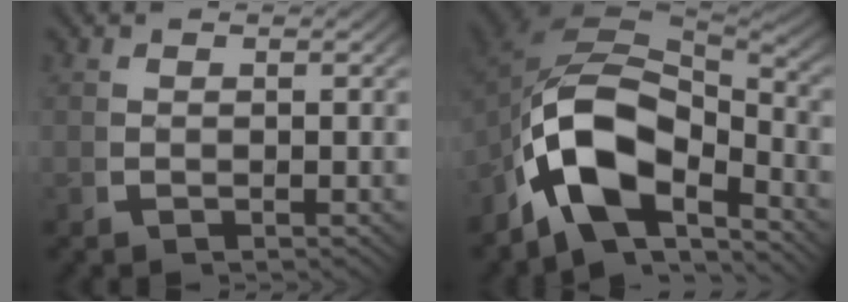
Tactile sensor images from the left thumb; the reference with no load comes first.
{"total": 16.1, "force": [-2.1, 10.6, 11.9], "torque": [-0.246, -0.046, -0.020]}